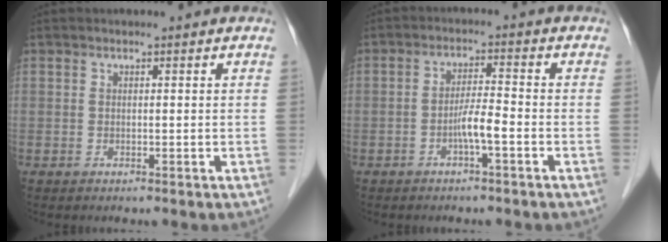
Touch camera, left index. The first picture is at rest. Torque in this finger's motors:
{"motor_torque": [0.74, 0.66, 0.12, 0.04]}